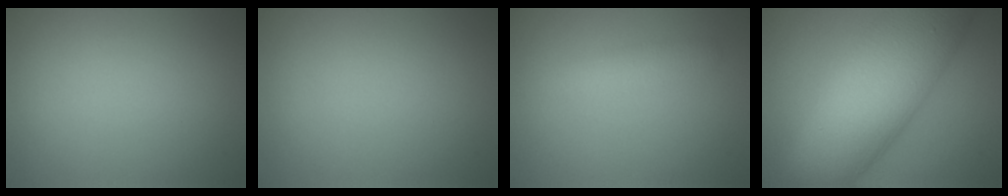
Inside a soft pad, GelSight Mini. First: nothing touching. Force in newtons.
{"total": 0.0}
{"total": 1.8, "press": 1.8, "slide": 0.0}
{"total": 13.7, "press": 13.7, "slide": 0.4}